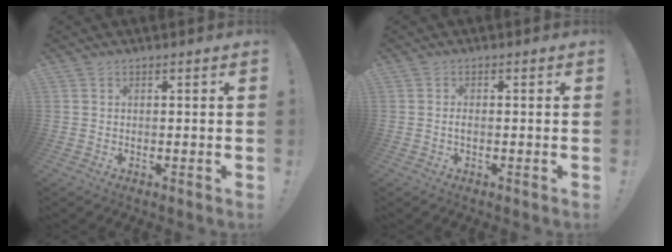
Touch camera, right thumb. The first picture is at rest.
{"total": 1.1, "force": [-0.4, 0.4, 0.9], "torque": [-0.021, 0.005, -0.007]}